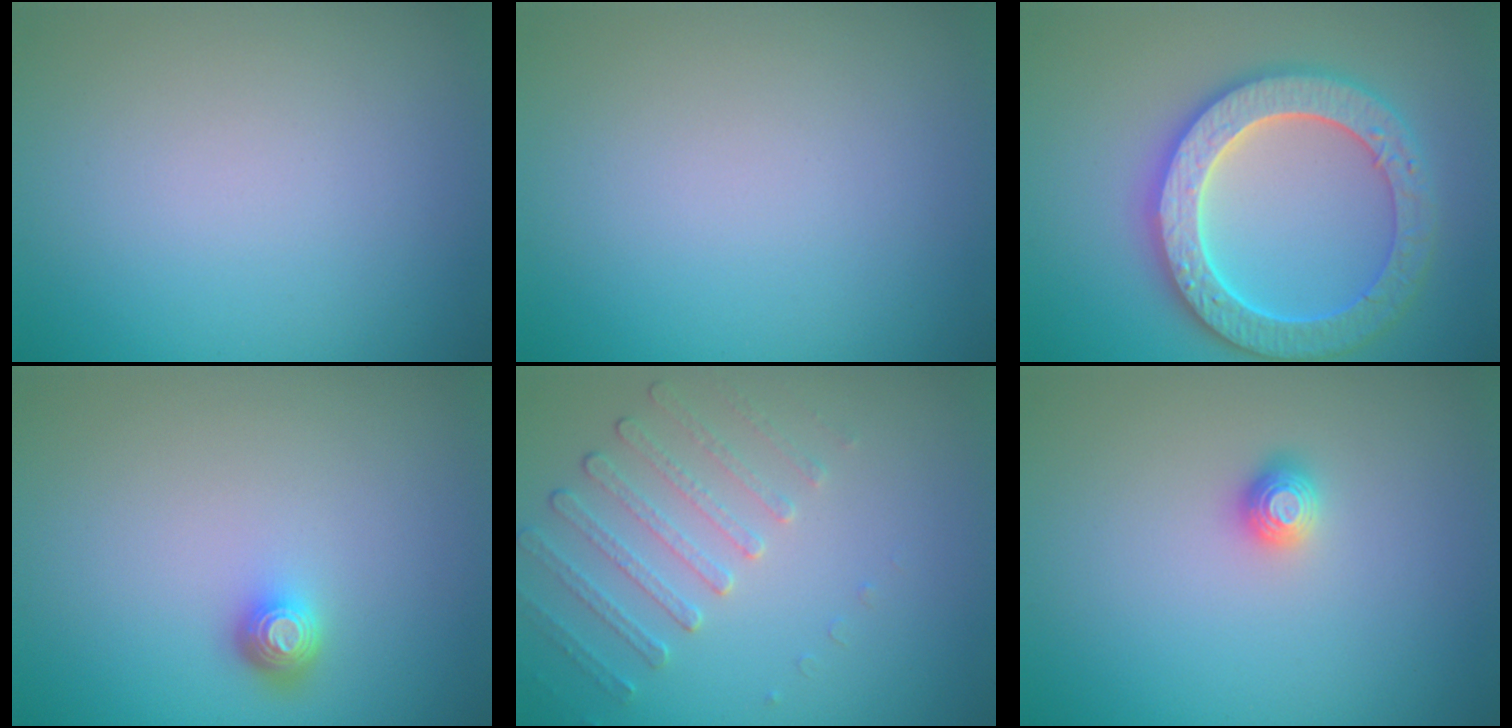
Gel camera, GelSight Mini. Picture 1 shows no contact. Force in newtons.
{"total": 0.0}
{"total": 6.3, "press": 6.2, "slide": 1.2}
{"total": 1.7, "press": 1.3, "slide": 1.1}
{"total": 2.2, "press": 1.8, "slide": 1.2}
{"total": 1.1, "press": 1.0, "slide": 0.3}